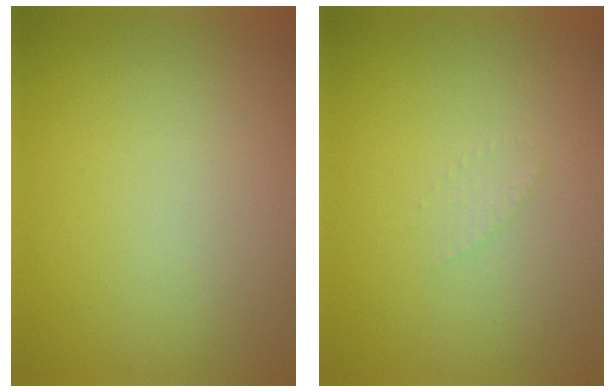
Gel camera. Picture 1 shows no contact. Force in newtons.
{"total": 0.7, "press": 0.7, "slide": 0.1}